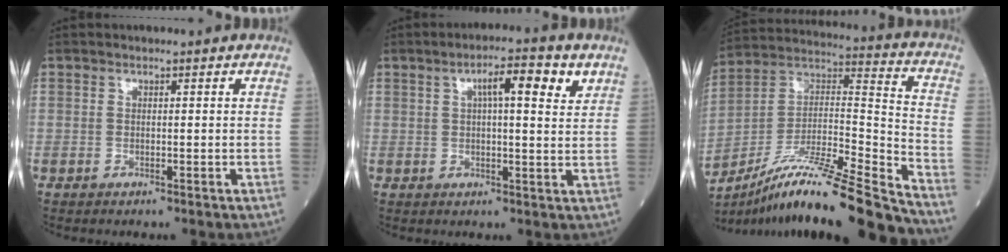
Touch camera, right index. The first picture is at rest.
{"total": 7.2, "force": [3.2, 1.4, 6.3], "torque": [-0.097, 0.011, 0.041]}
{"total": 25.1, "force": [-20.3, 0.2, 14.8], "torque": [-0.221, -0.001, -0.346]}